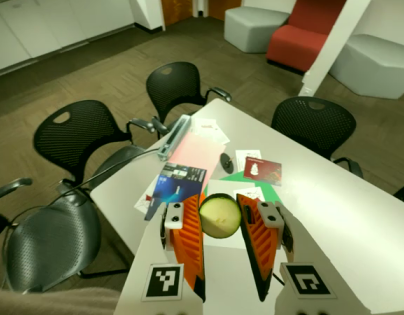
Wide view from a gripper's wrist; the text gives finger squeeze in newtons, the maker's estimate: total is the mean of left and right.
{"total": 11.0, "left": 11.0, "right": 10.9}